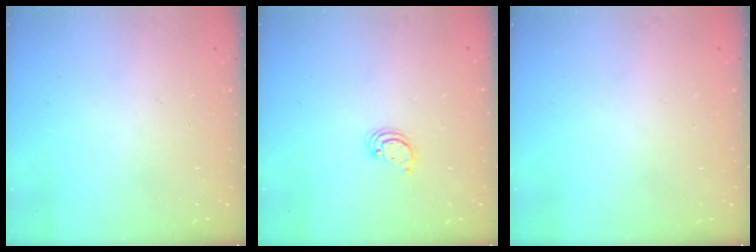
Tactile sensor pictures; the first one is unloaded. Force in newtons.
{"total": 2.6, "press": 2.6, "slide": 0.2}
{"total": 0.0}